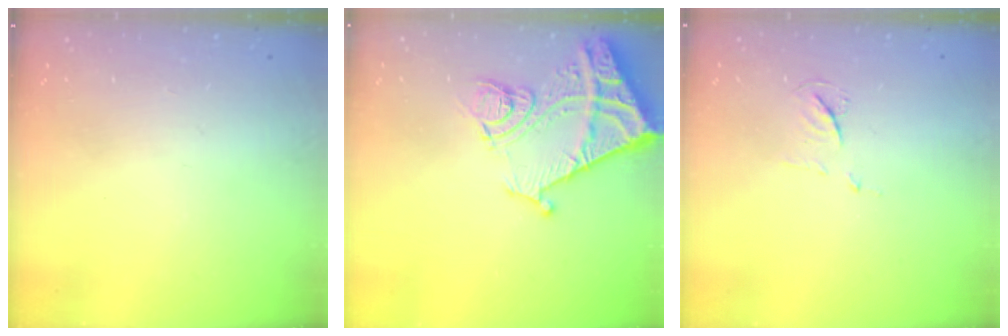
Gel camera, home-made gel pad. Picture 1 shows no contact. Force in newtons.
{"total": 17.2, "press": 17.1, "slide": 2.0}
{"total": 5.6, "press": 5.6, "slide": 0.8}